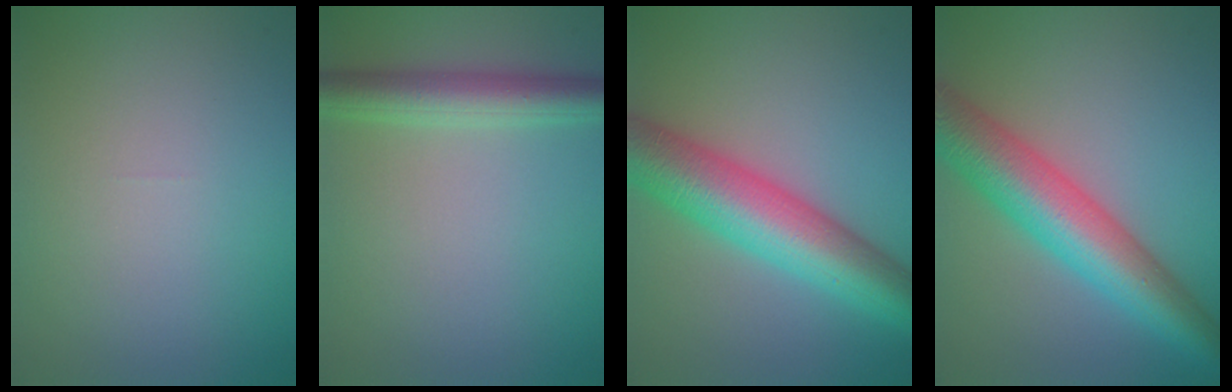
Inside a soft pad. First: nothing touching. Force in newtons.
{"total": 4.2, "press": 4.2, "slide": 0.1}
{"total": 9.1, "press": 9.1, "slide": 0.1}
{"total": 8.5, "press": 8.5, "slide": 0.2}